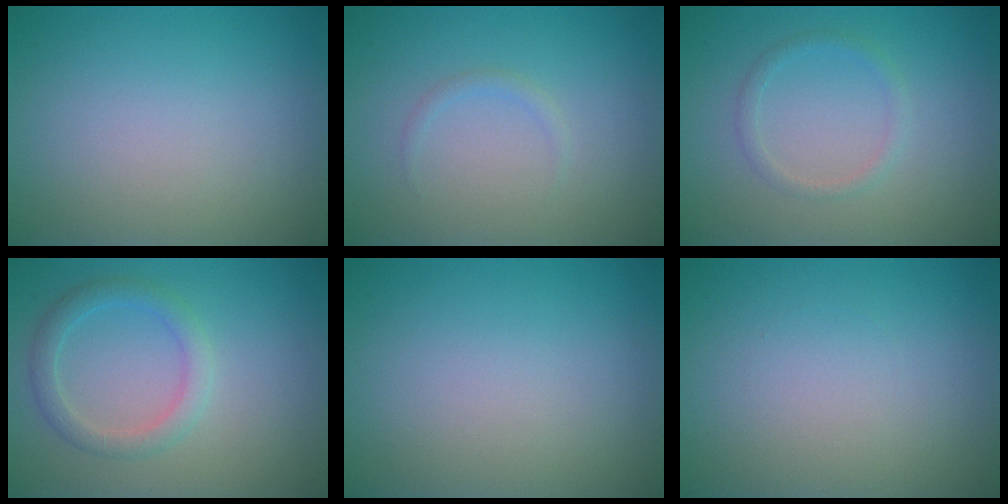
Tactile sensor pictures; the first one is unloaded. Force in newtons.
{"total": 0.7, "press": 0.7, "slide": 0.1}
{"total": 1.2, "press": 1.2, "slide": 0.1}
{"total": 2.4, "press": 2.4, "slide": 0.1}
{"total": 0.0}
{"total": 0.0}